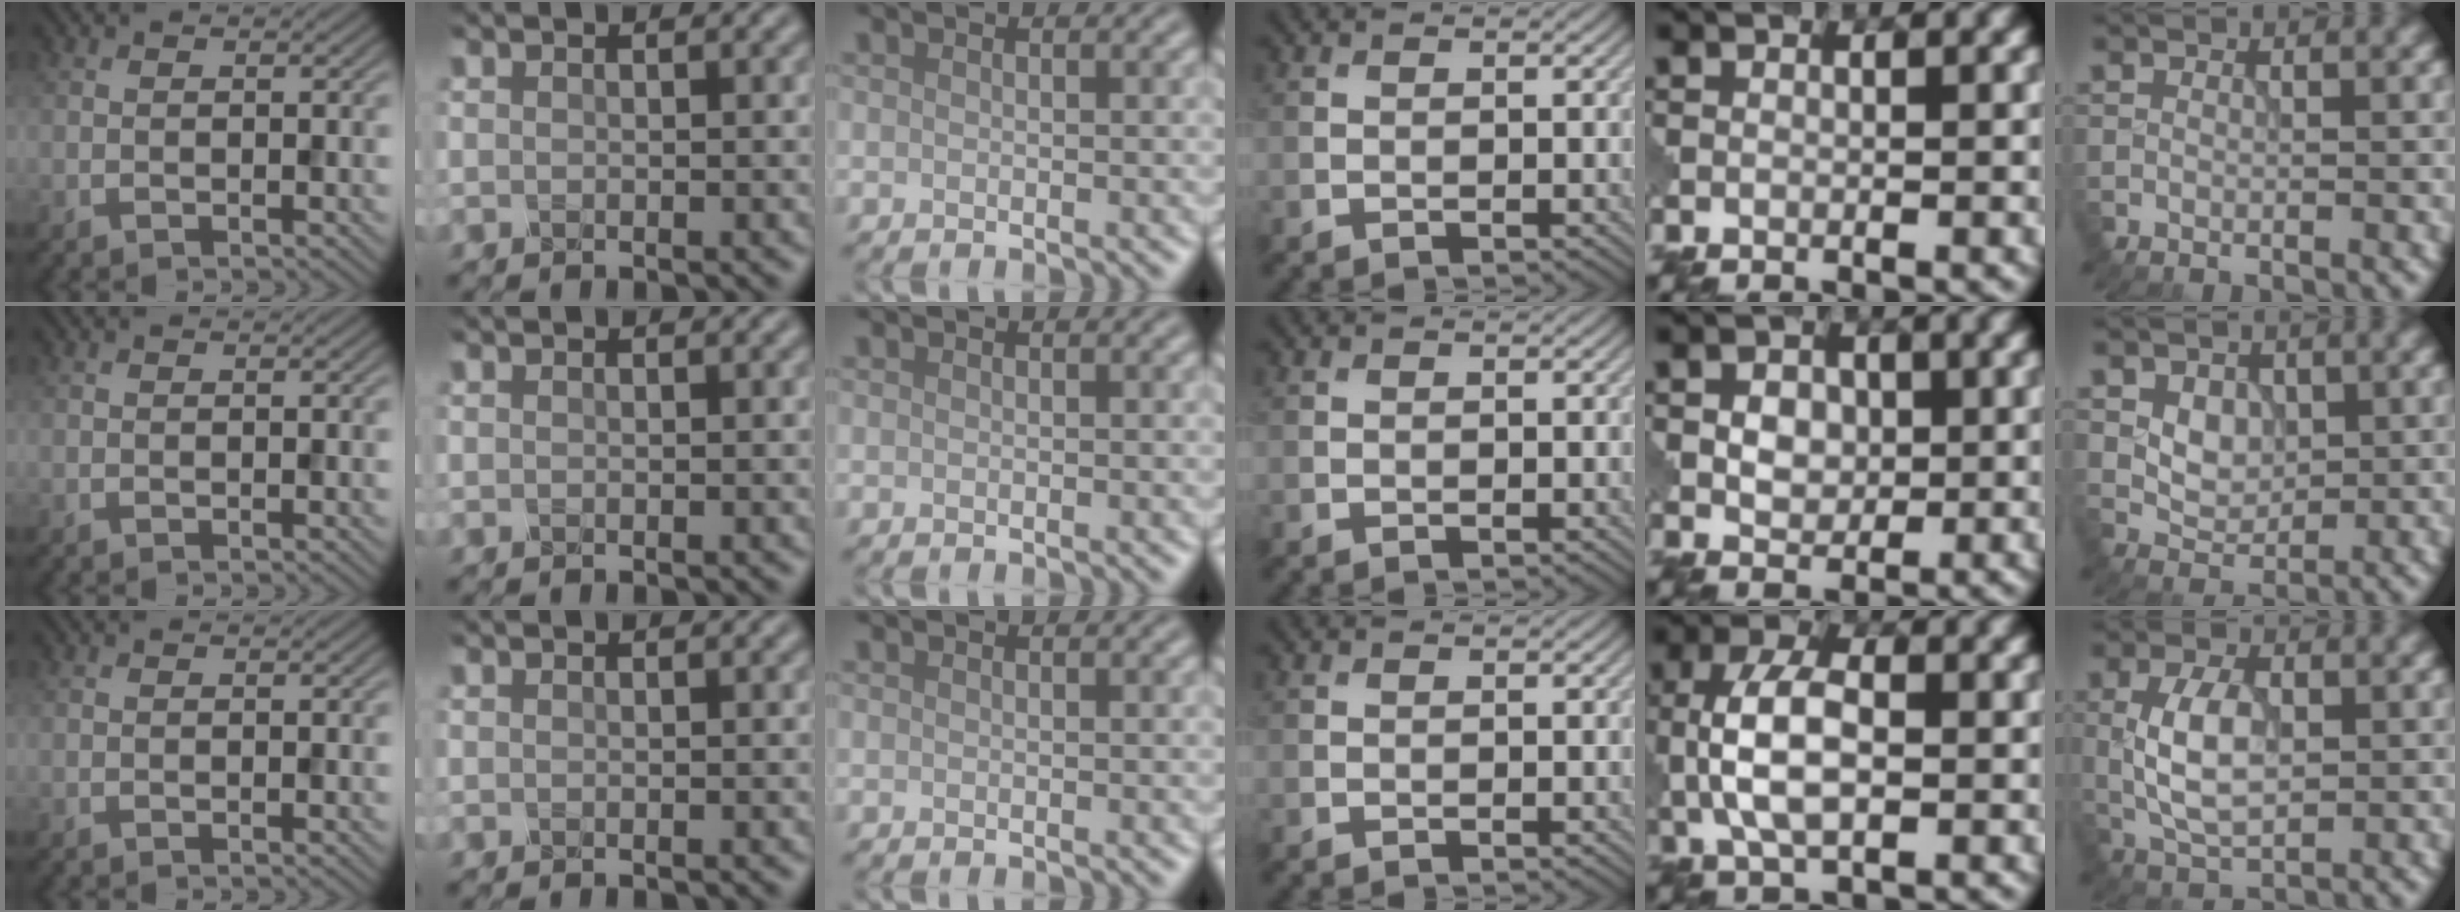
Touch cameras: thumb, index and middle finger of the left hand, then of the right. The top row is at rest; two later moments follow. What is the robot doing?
{"motion": "close", "object": "eyeshadow palette"}